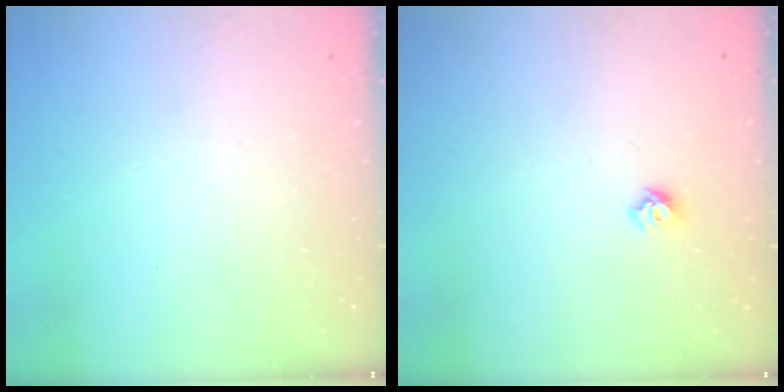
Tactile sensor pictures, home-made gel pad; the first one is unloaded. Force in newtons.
{"total": 4.9, "press": 4.8, "slide": 0.8}